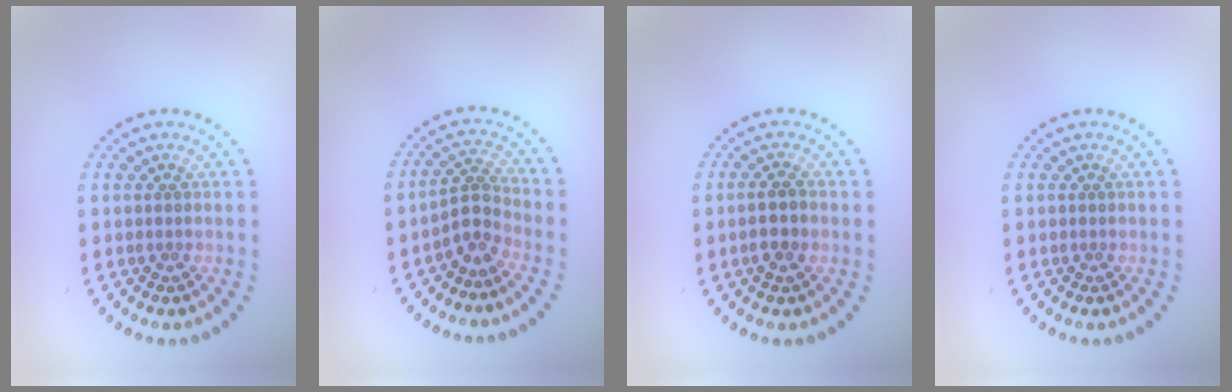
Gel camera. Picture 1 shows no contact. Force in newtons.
{"total": 2.6, "press": 1.8, "slide": 1.8}
{"total": 2.3, "press": 2.2, "slide": 0.6}
{"total": 0.0}